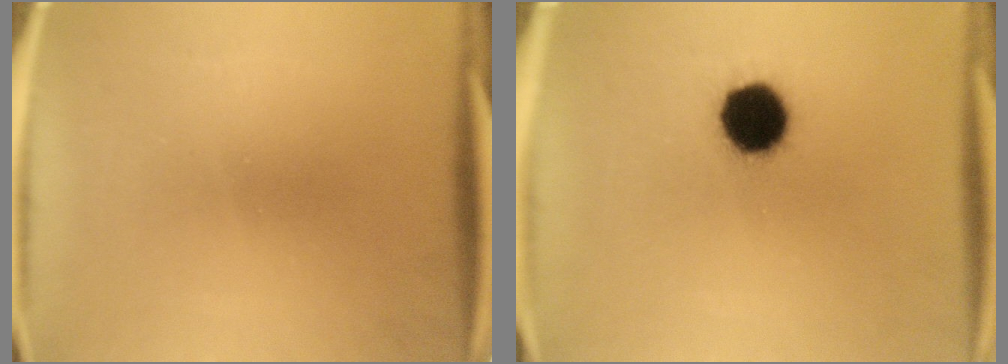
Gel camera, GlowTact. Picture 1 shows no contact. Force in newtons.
{"total": 12.5}